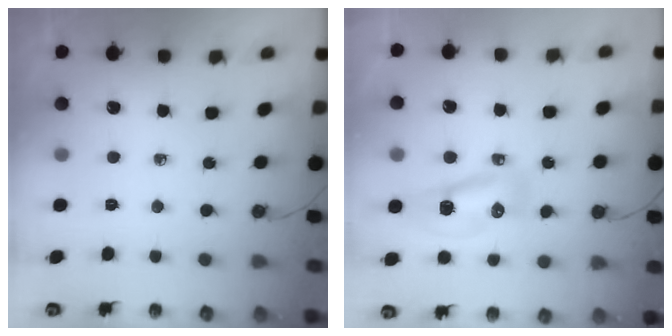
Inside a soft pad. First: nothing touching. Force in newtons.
{"total": 9.4, "press": 9.3, "slide": 1.2}